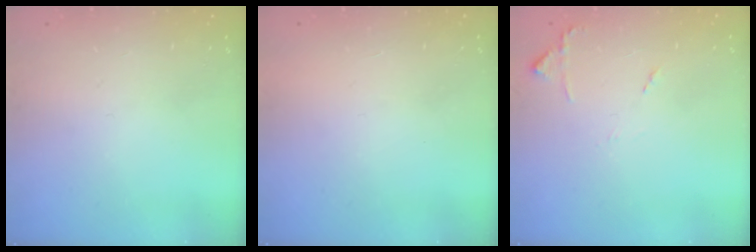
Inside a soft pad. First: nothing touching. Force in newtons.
{"total": 1.5, "press": 1.5, "slide": 0.1}
{"total": 7.8, "press": 7.7, "slide": 0.7}